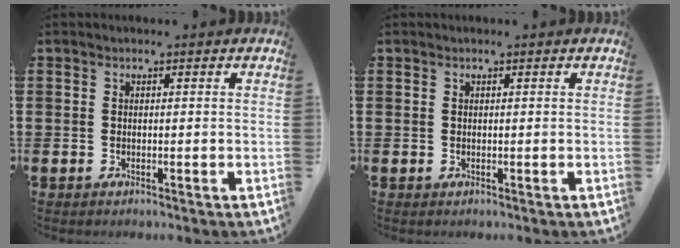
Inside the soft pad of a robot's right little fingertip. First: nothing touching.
{"total": 0.0}